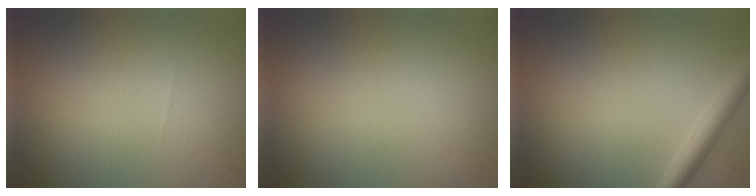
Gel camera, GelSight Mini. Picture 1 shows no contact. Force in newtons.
{"total": 0.0}
{"total": 2.6, "press": 2.6, "slide": 0.2}